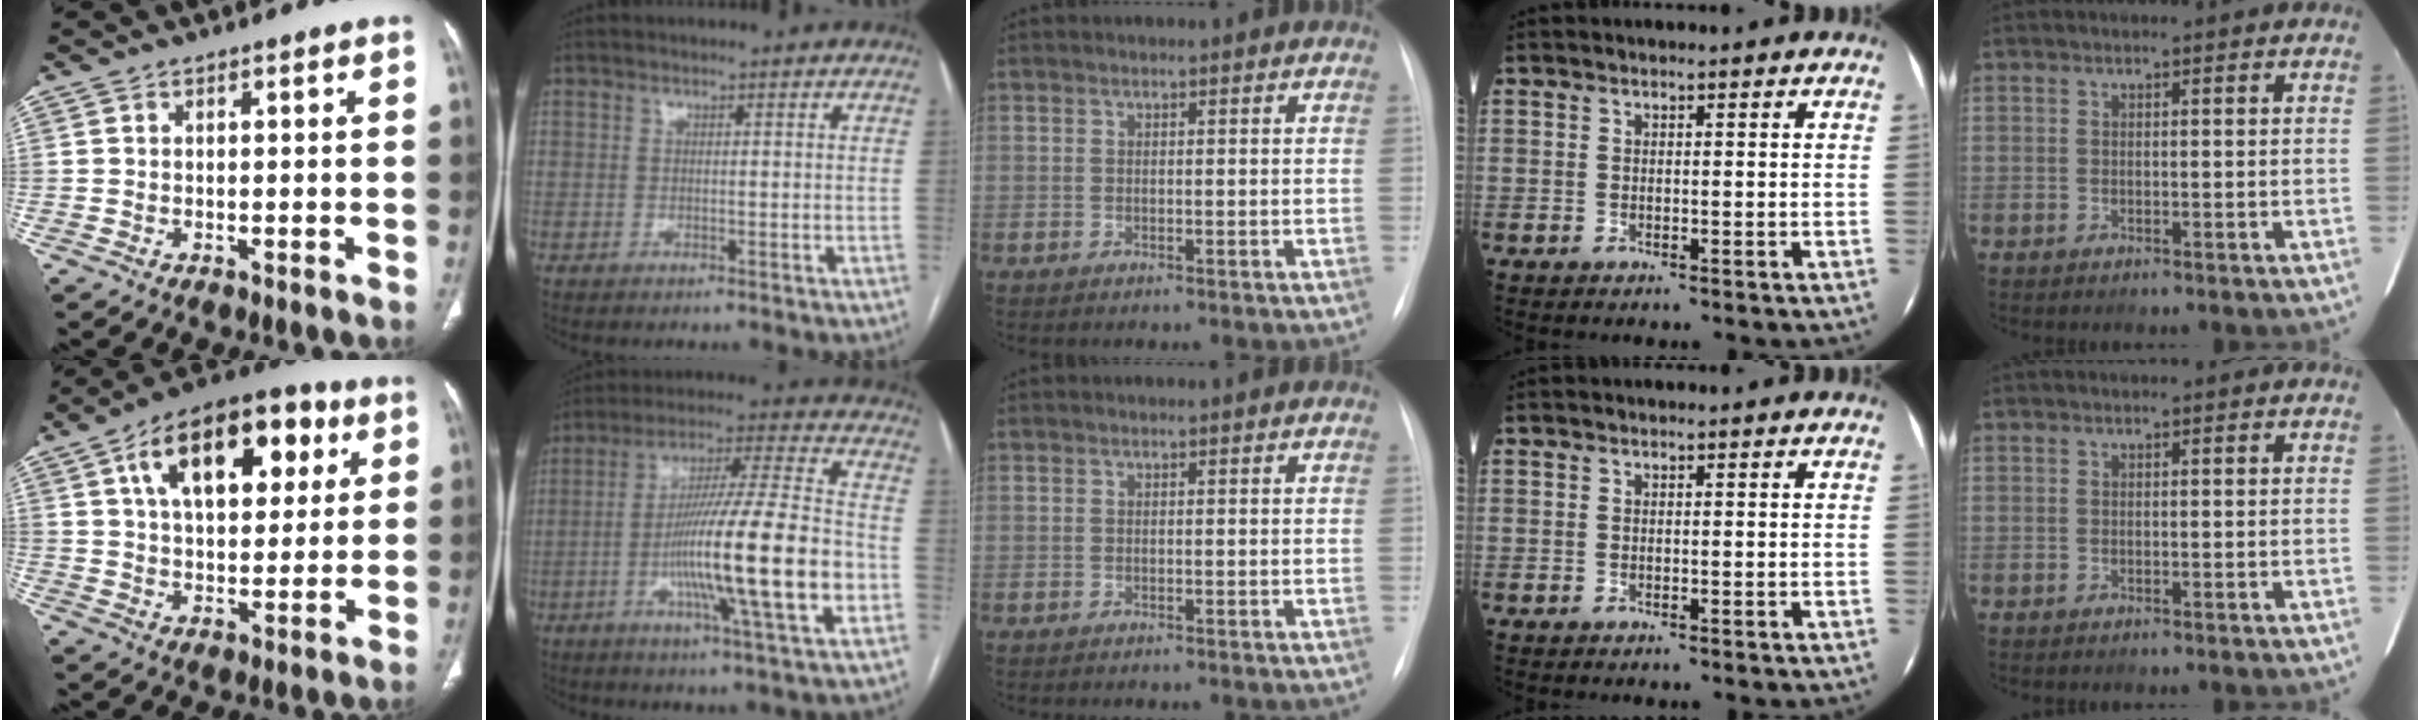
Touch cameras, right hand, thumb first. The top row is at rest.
{"thumb": {"total": 20.0, "force": [7.5, 10.8, 15.0], "torque": [-0.190, 0.003, 0.113]}, "index": {"total": 19.9, "force": [-4.9, 0.1, 19.3], "torque": [-0.323, -0.007, -0.084]}}